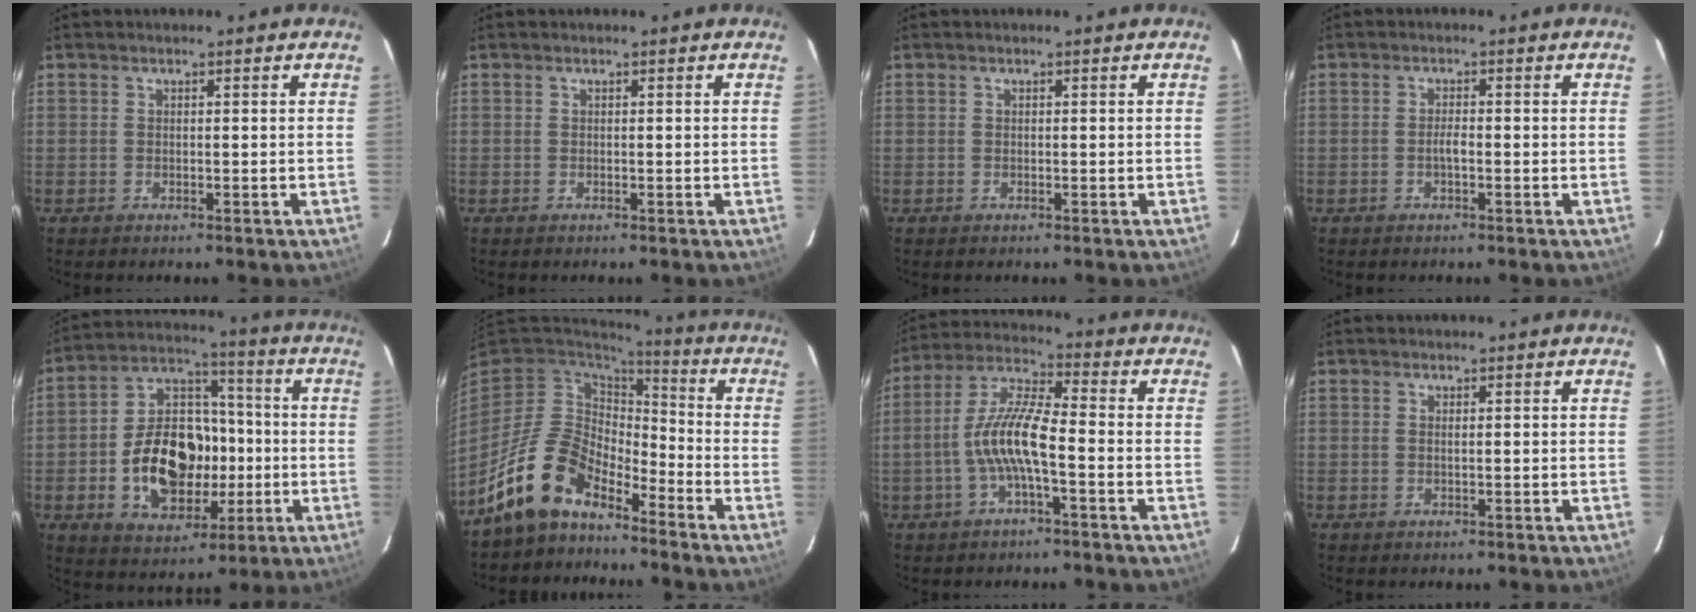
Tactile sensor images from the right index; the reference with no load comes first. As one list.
[{"total": 0.0}, {"total": 0.0}, {"total": 1.6, "force": [-0.6, 0.4, 1.4], "torque": [-0.027, 0.003, -0.011]}, {"total": 17.6, "force": [-3.1, 11.9, 12.6], "torque": [-0.240, 0.031, -0.036]}, {"total": 12.8, "force": [-9.5, 6.1, 6.0], "torque": [-0.124, 0.015, -0.179]}, {"total": 10.0, "force": [-2.7, 1.8, 9.5], "torque": [-0.204, 0.010, -0.053]}, {"total": 0.6, "force": [0.2, -0.1, 0.5], "torque": [-0.011, 0.001, 0.003]}]